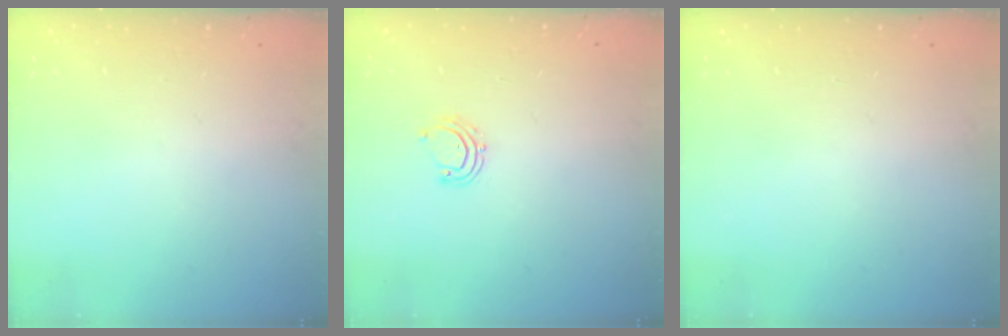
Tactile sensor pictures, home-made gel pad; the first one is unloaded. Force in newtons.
{"total": 5.6, "press": 5.4, "slide": 1.5}
{"total": 0.0}